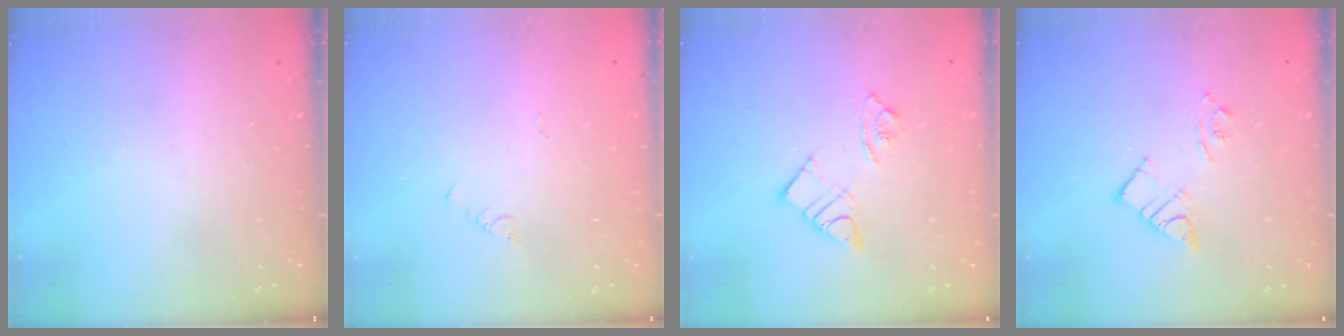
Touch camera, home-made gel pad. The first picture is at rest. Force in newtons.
{"total": 1.9, "press": 1.9, "slide": 0.4}
{"total": 8.4, "press": 8.4, "slide": 0.6}
{"total": 7.1, "press": 7.1, "slide": 0.6}